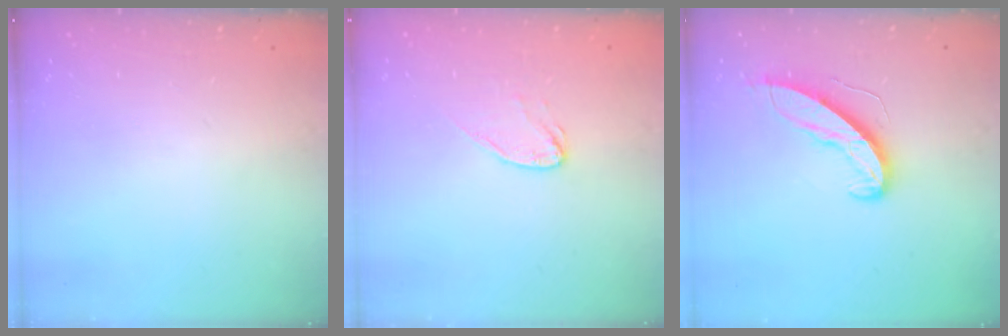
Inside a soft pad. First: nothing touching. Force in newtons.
{"total": 6.1, "press": 6.1, "slide": 0.3}
{"total": 9.2, "press": 9.2, "slide": 0.5}